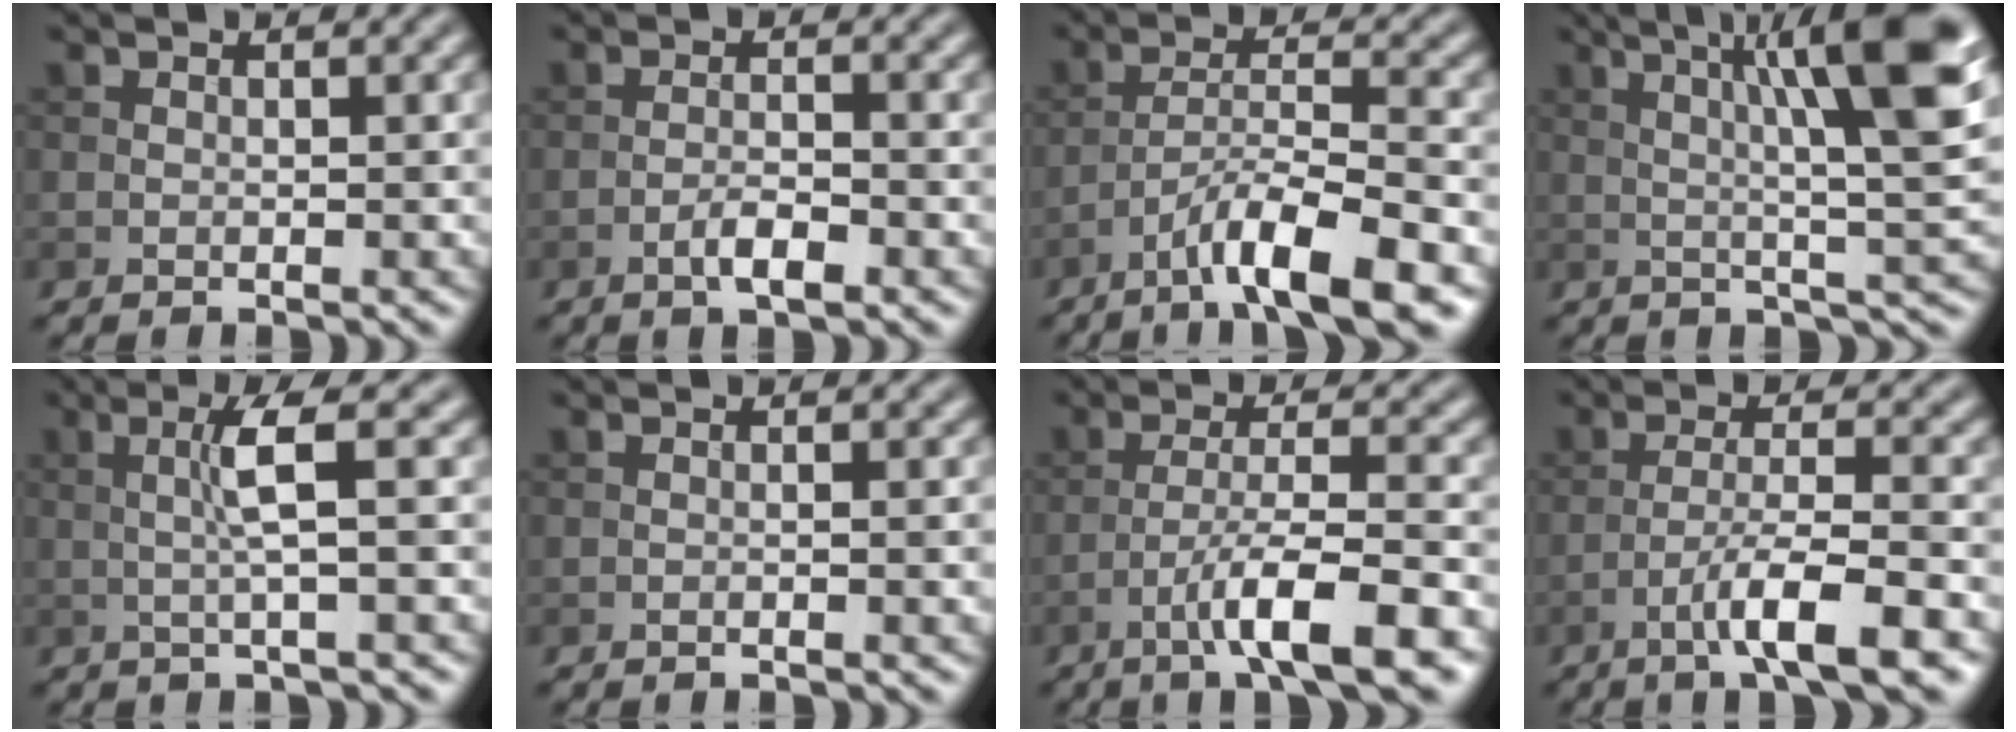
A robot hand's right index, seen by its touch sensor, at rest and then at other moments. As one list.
[{"total": 2.4, "force": [-1.3, 0.6, 2.0], "torque": [-0.037, 0.003, -0.026]}, {"total": 7.8, "force": [-4.9, 1.3, 5.9], "torque": [-0.094, 0.009, -0.085]}, {"total": 10.7, "force": [2.8, 2.1, 10.1], "torque": [-0.133, 0.013, 0.039]}, {"total": 3.4, "force": [0.3, 0.2, 3.4], "torque": [-0.067, 0.004, 0.004]}, {"total": 1.4, "force": [-0.3, 0.3, 1.4], "torque": [-0.019, -0.002, -0.006]}, {"total": 7.2, "force": [-3.9, 1.1, 6.0], "torque": [-0.096, 0.010, -0.067]}, {"total": 6.0, "force": [-3.2, 0.8, 5.1], "torque": [-0.081, 0.007, -0.059]}]